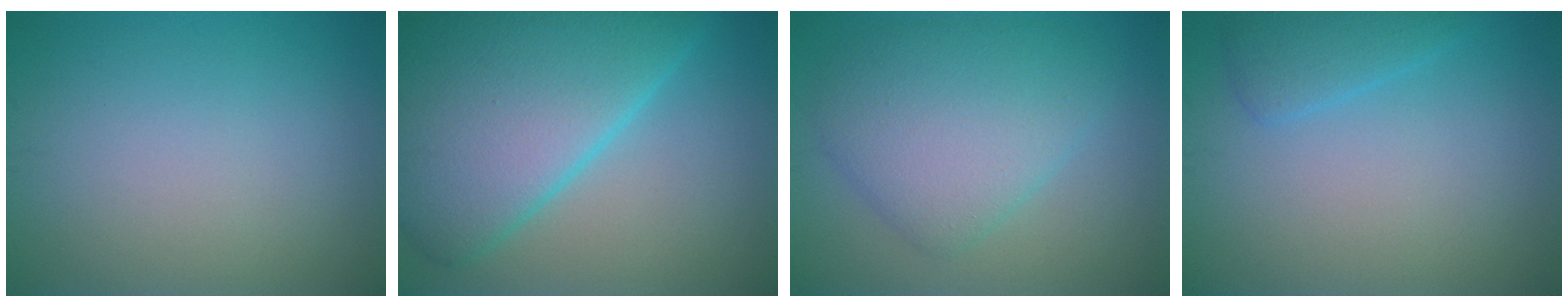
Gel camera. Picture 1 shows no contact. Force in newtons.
{"total": 13.6, "press": 13.6, "slide": 0.4}
{"total": 6.3, "press": 6.3, "slide": 0.1}
{"total": 2.2, "press": 2.1, "slide": 0.2}